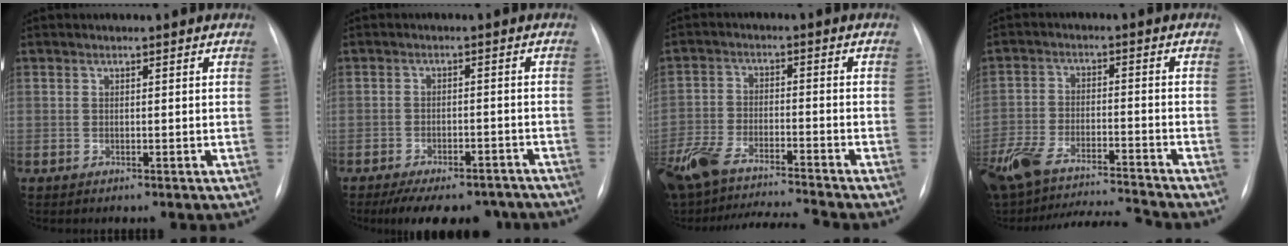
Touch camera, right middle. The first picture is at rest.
{"total": 13.2, "force": [-10.9, 5.3, 5.4], "torque": [-0.089, 0.007, -0.141]}
{"total": 13.8, "force": [-12.4, 0.7, 6.0], "torque": [-0.120, 0.004, -0.215]}
{"total": 15.9, "force": [-14.7, 1.0, 6.1], "torque": [-0.130, 0.003, -0.243]}